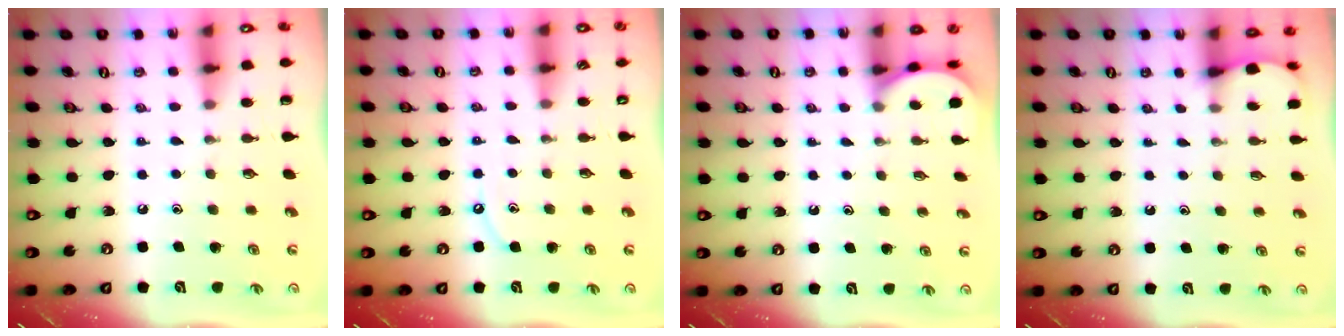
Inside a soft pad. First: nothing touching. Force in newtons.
{"total": 5.4, "press": 5.3, "slide": 0.7}
{"total": 2.0, "press": 2.0, "slide": 0.2}
{"total": 1.9, "press": 1.9, "slide": 0.2}